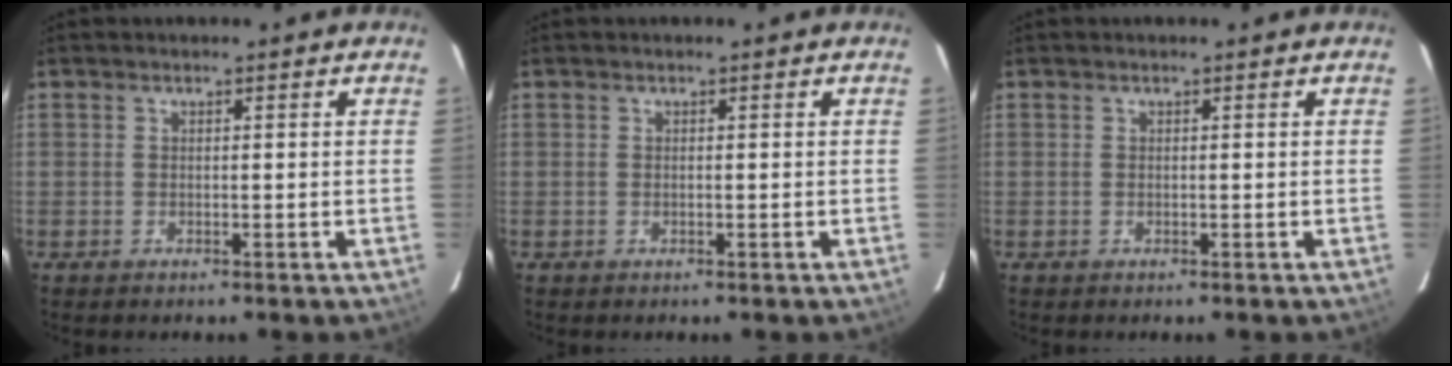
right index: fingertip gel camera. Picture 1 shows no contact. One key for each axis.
{"total": 0.0}
{"total": 0.0}